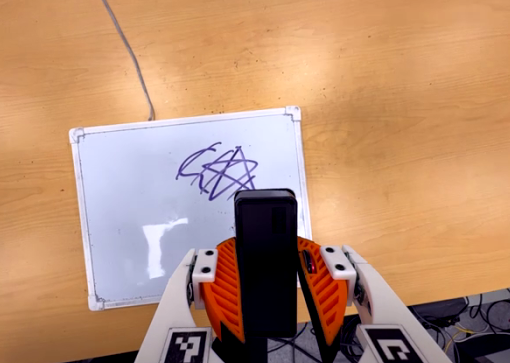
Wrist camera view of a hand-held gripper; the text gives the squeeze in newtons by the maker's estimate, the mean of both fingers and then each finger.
{"total": 7.3, "left": 6.0, "right": 8.7}